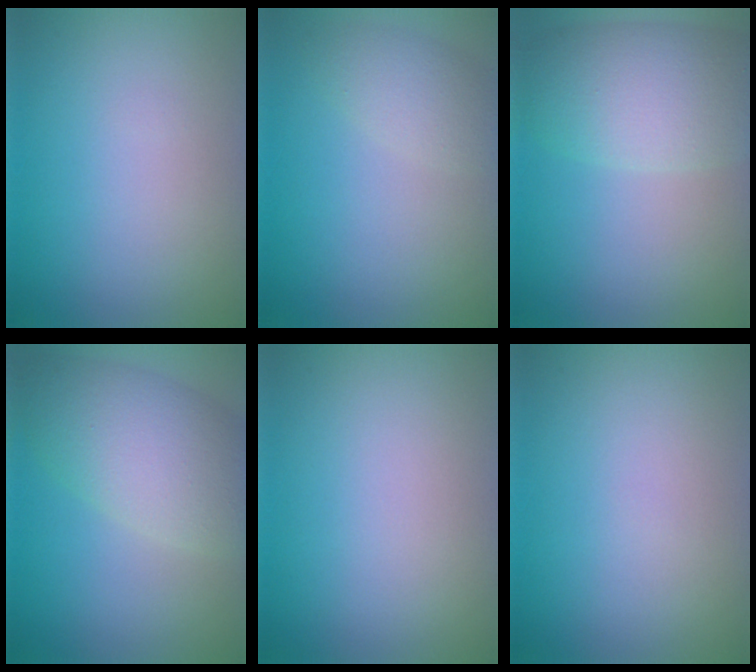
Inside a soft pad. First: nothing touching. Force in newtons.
{"total": 2.5, "press": 2.5, "slide": 0.1}
{"total": 6.4, "press": 6.4, "slide": 0.4}
{"total": 7.0, "press": 7.0, "slide": 0.6}
{"total": 0.0}
{"total": 0.0}